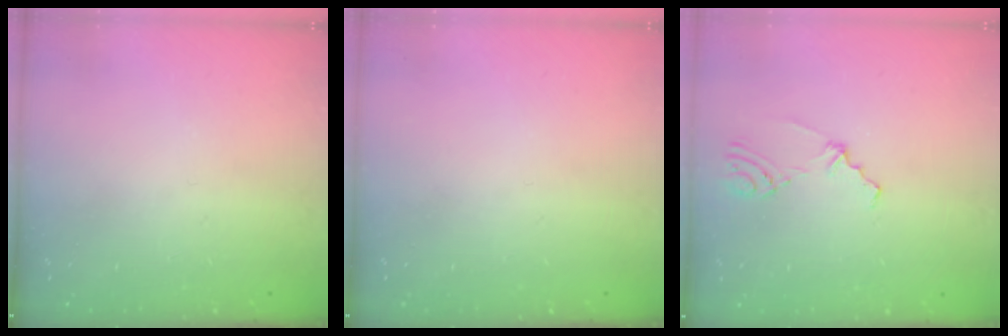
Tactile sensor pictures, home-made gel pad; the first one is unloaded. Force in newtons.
{"total": 0.0}
{"total": 2.3, "press": 1.8, "slide": 1.5}